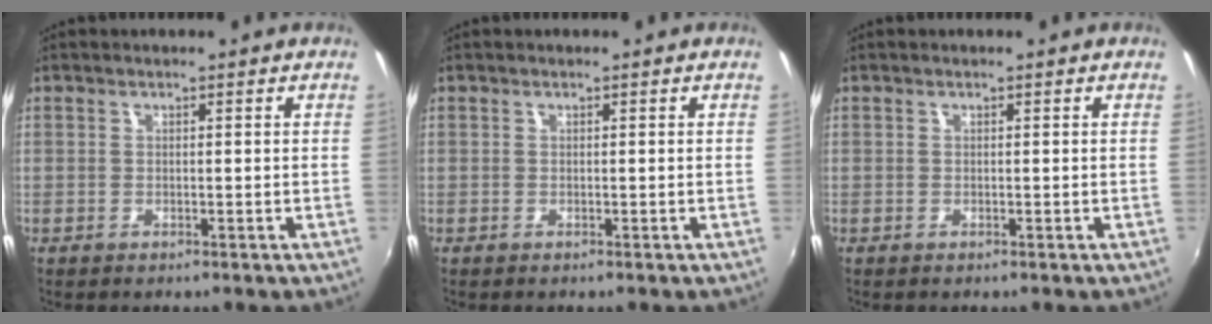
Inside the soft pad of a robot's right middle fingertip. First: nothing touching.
{"total": 0.0}
{"total": 0.0}